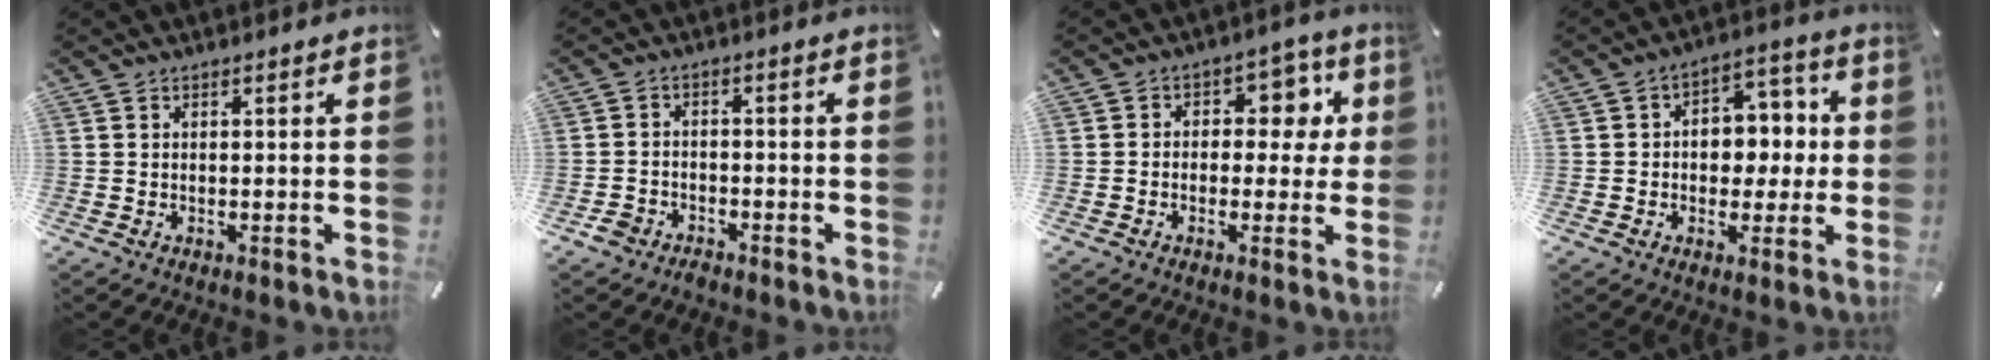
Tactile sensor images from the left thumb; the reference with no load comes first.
{"total": 3.2, "force": [-2.6, 1.9, 0.7], "torque": [-0.025, 0.010, -0.056]}
{"total": 7.7, "force": [0.8, 6.4, 4.2], "torque": [-0.051, 0.004, 0.008]}
{"total": 8.5, "force": [-0.6, 7.0, 4.8], "torque": [-0.056, 0.009, -0.014]}